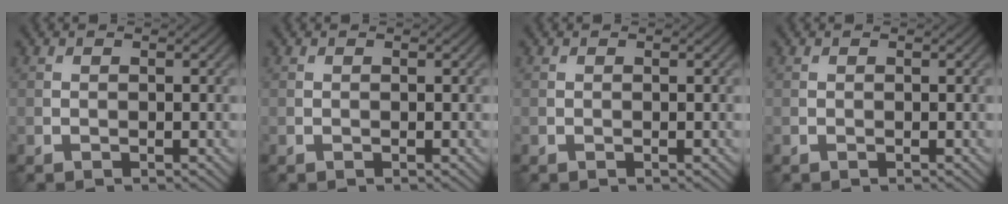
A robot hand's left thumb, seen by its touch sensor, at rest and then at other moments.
{"total": 0.0}
{"total": 0.0}
{"total": 0.0}